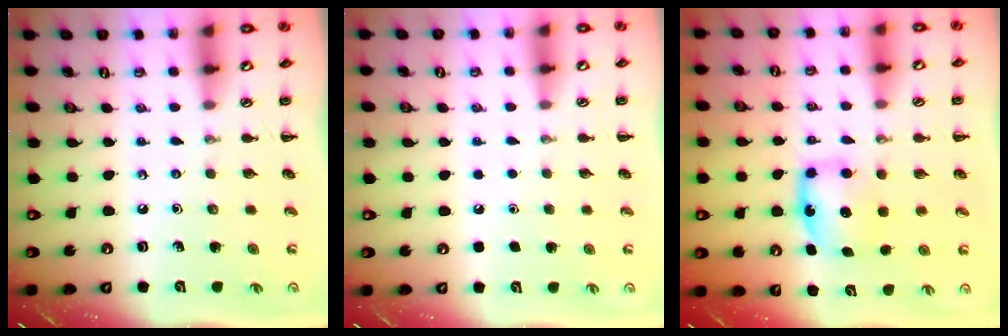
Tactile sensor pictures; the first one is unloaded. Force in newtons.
{"total": 1.8, "press": 1.7, "slide": 0.1}
{"total": 6.3, "press": 6.2, "slide": 1.0}